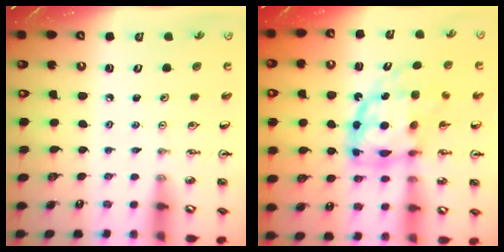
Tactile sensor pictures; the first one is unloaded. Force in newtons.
{"total": 12.7, "press": 12.7, "slide": 1.2}